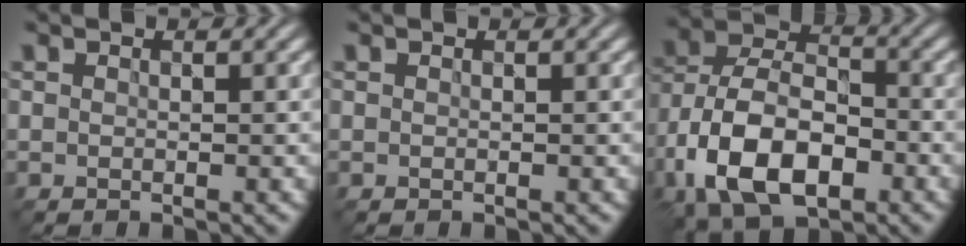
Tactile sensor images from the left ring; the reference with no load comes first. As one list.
[{"total": 0.0}, {"total": 11.8, "force": [-4.9, 6.6, 8.4], "torque": [-0.174, -0.001, -0.099]}]